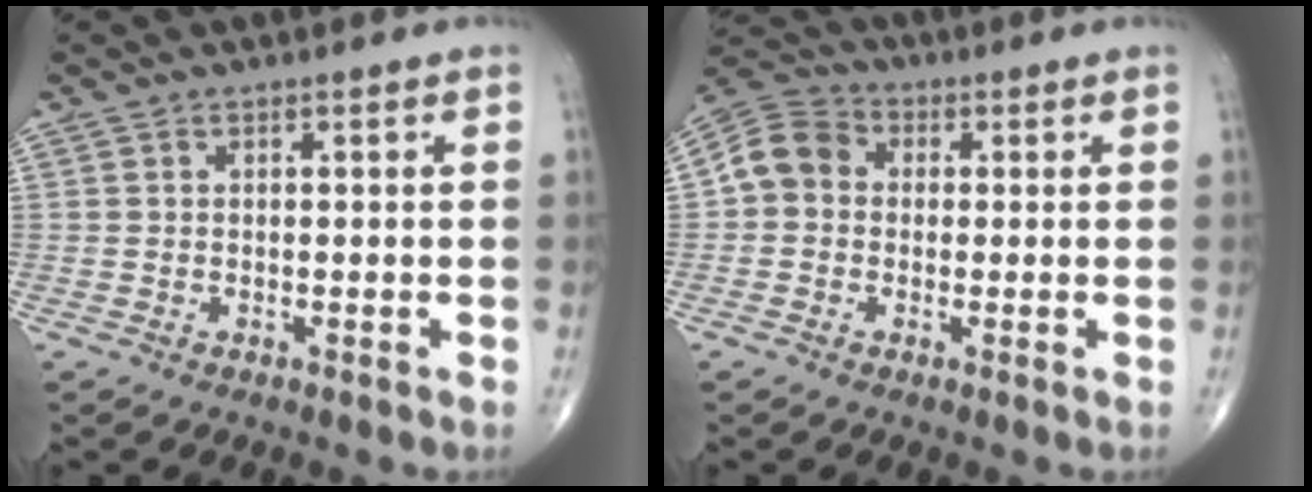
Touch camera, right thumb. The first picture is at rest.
{"total": 7.8, "force": [0.1, 6.7, 3.9], "torque": [-0.061, 0.026, -0.013]}